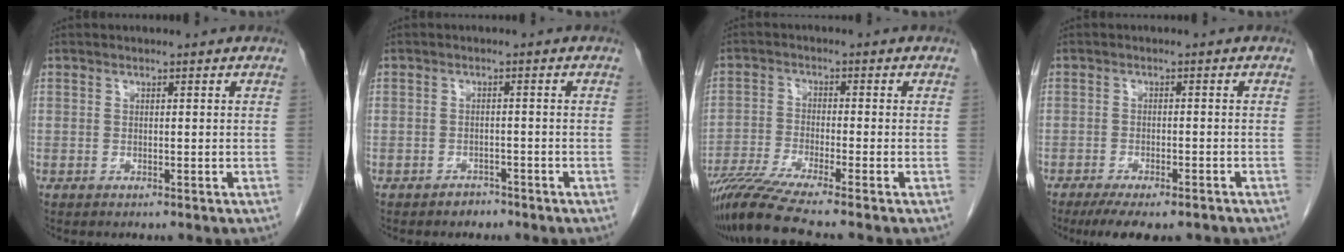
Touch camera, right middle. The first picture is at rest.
{"total": 1.7, "force": [-1.4, 0.9, 0.2], "torque": [-0.008, 0.003, -0.022]}
{"total": 9.3, "force": [-7.6, -1.4, 5.2], "torque": [-0.092, -0.030, -0.134]}
{"total": 9.5, "force": [-7.5, 2.8, 5.2], "torque": [-0.070, -0.008, -0.108]}